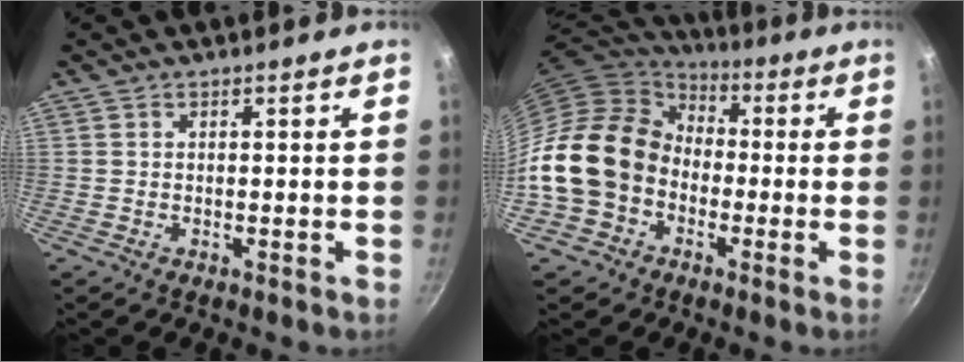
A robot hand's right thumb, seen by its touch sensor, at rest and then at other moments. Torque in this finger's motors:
{"motor_torque": [1.80, 2.79, 1.41, -1.36, 0.32]}